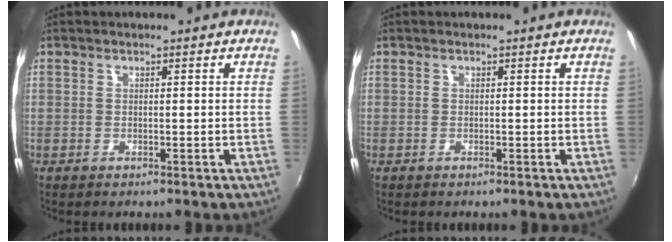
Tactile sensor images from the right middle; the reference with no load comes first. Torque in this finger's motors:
{"motor_torque": [0.00, -0.05, 0.02, 0.01]}